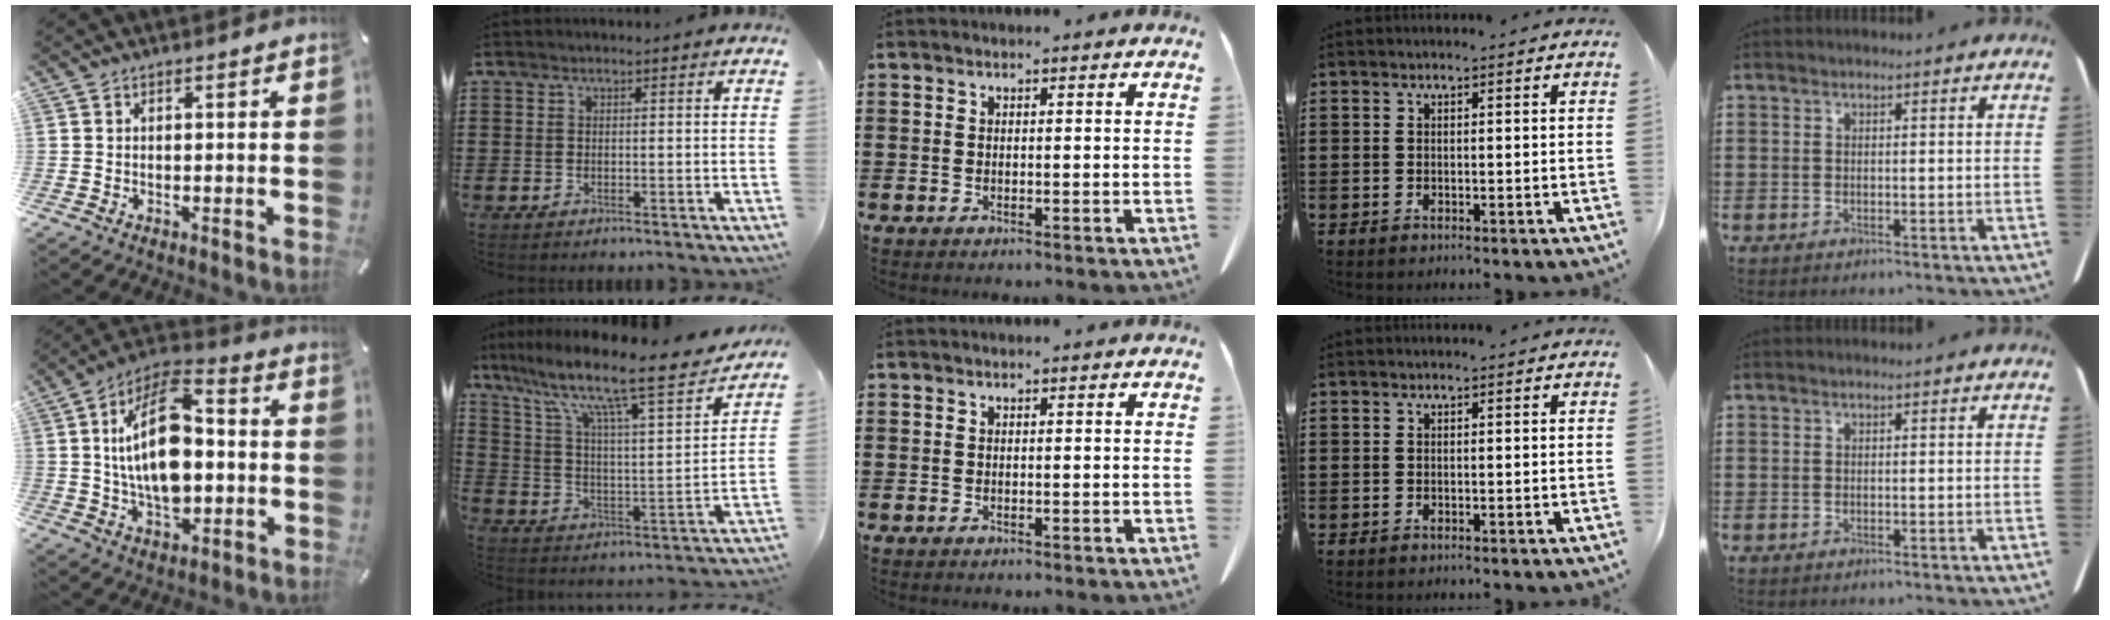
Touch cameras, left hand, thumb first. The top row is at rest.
{"thumb": {"total": 19.5, "force": [-0.1, 11.6, 15.6], "torque": [-0.313, 0.005, -0.005]}, "index": {"total": 12.5, "force": [9.6, 1.2, 7.9], "torque": [-0.171, -0.066, 0.150]}}